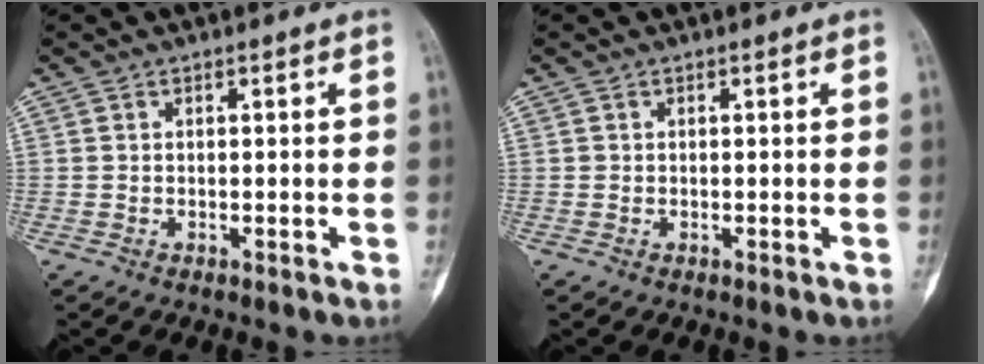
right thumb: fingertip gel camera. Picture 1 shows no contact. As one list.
[{"total": 0.0}]